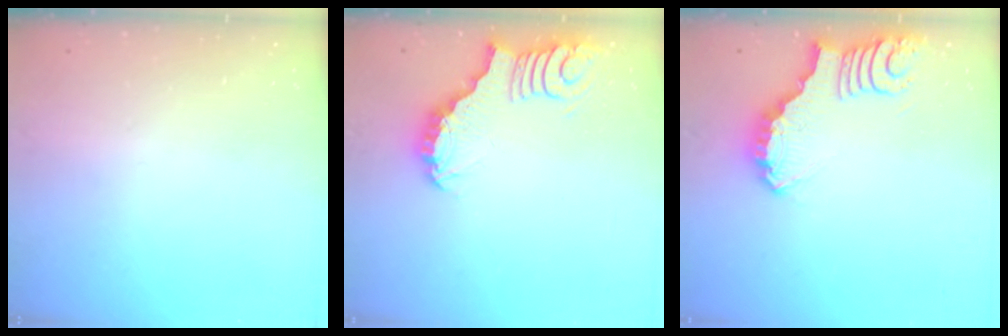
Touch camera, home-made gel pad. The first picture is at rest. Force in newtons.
{"total": 3.6, "press": 3.5, "slide": 0.6}
{"total": 3.8, "press": 3.8, "slide": 0.2}